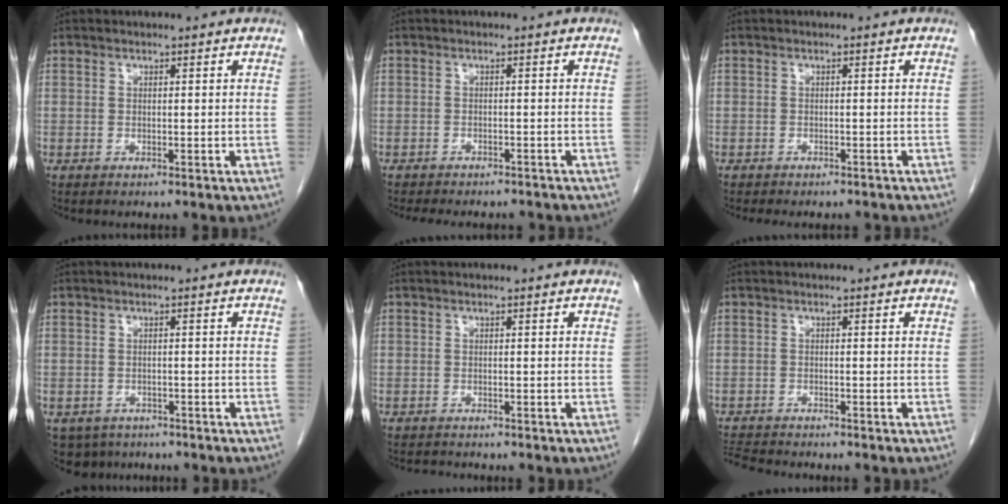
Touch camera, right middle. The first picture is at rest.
{"total": 9.2, "force": [-8.2, 2.8, 3.1], "torque": [-0.050, -0.004, -0.100]}
{"total": 5.7, "force": [-5.0, 1.9, 1.9], "torque": [-0.022, -0.005, -0.063]}
{"total": 4.8, "force": [-3.4, 3.3, 0.8], "torque": [-0.011, 0.001, -0.047]}
{"total": 1.5, "force": [-1.4, 0.3, 0.0], "torque": [-0.005, -0.007, -0.022]}
{"total": 4.8, "force": [-4.7, 0.2, 1.1], "torque": [-0.023, -0.017, -0.080]}